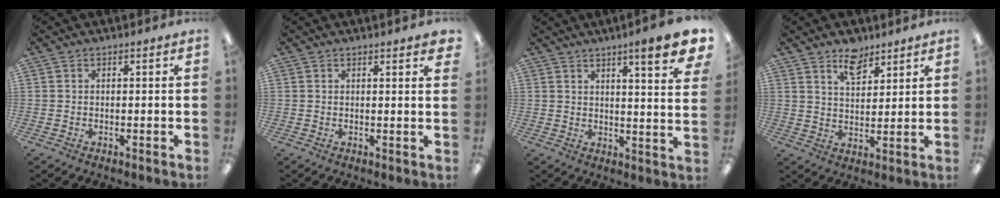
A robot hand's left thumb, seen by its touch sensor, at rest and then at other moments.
{"total": 1.4, "force": [1.2, 0.0, 0.6], "torque": [-0.006, -0.004, 0.020]}
{"total": 8.3, "force": [6.1, 0.9, 5.6], "torque": [-0.073, -0.042, 0.095]}
{"total": 7.2, "force": [5.5, 3.5, 3.0], "torque": [-0.033, -0.034, 0.096]}